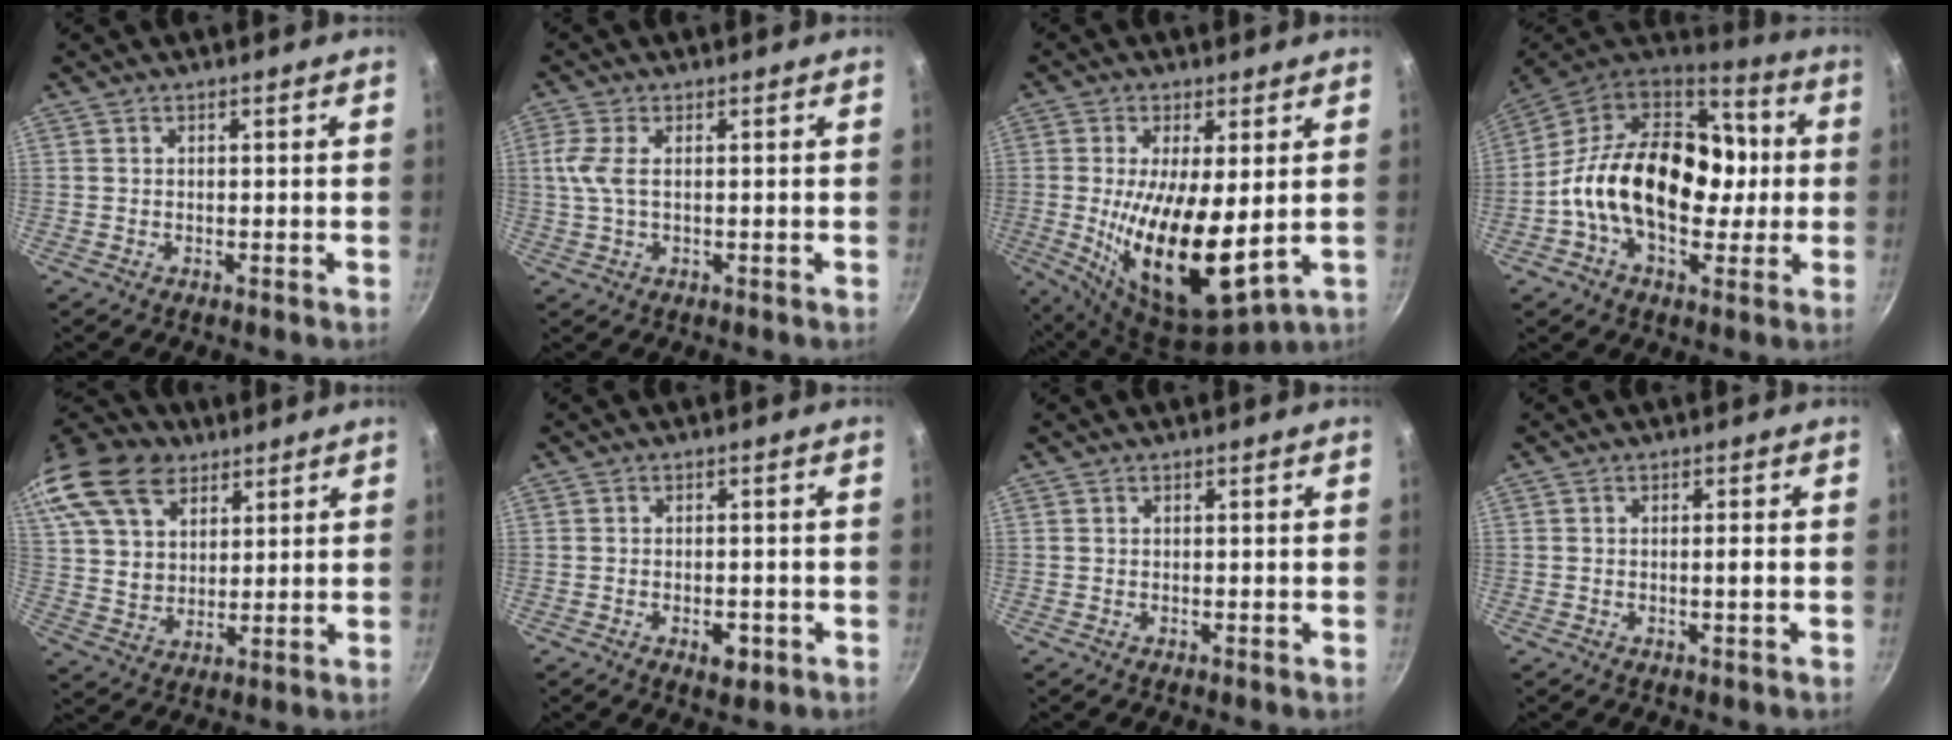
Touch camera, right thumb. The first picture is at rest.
{"total": 4.4, "force": [0.5, 1.9, 4.0], "torque": [-0.098, 0.005, 0.009]}
{"total": 16.9, "force": [-0.3, 6.4, 15.6], "torque": [-0.281, -0.030, 0.007]}
{"total": 24.5, "force": [-0.7, 16.5, 18.1], "torque": [-0.259, 0.042, -0.026]}
{"total": 23.2, "force": [14.2, 14.8, 10.8], "torque": [-0.235, 0.000, 0.267]}
{"total": 3.8, "force": [-1.6, 2.1, 2.8], "torque": [-0.031, 0.011, -0.017]}
{"total": 0.0}
{"total": 1.6, "force": [-0.3, 0.1, 1.5], "torque": [-0.032, 0.003, -0.005]}